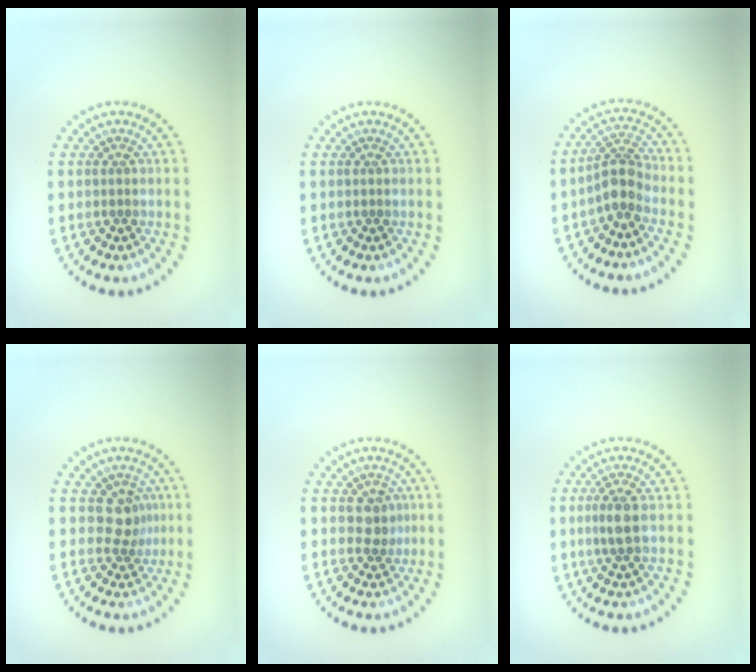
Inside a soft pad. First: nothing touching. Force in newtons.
{"total": 0.0}
{"total": 2.9, "press": 2.2, "slide": 1.9}
{"total": 2.2, "press": 1.7, "slide": 1.4}
{"total": 1.8, "press": 1.5, "slide": 0.9}
{"total": 1.9, "press": 1.7, "slide": 0.9}